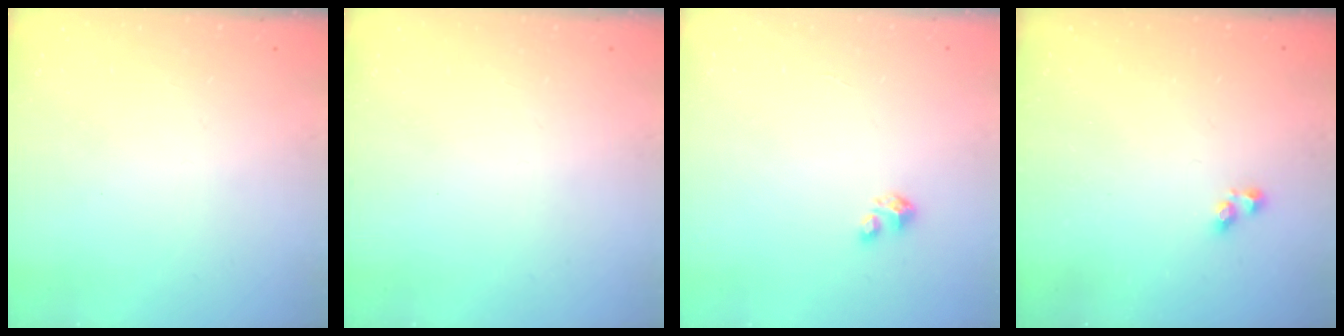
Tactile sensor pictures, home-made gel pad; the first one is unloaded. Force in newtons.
{"total": 0.0}
{"total": 1.7, "press": 1.7, "slide": 0.1}
{"total": 1.3, "press": 1.2, "slide": 0.2}